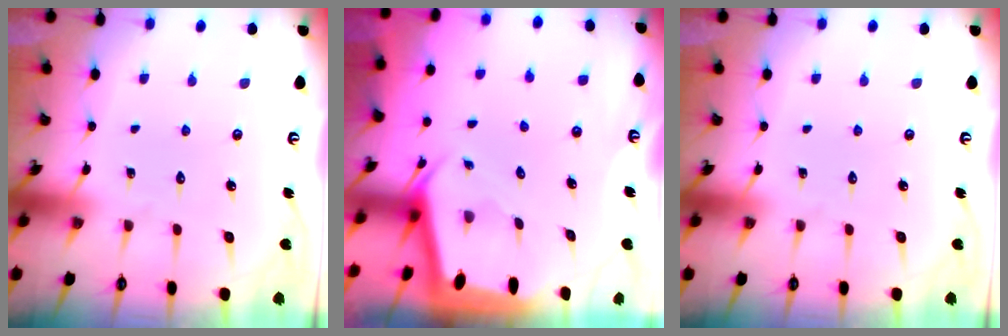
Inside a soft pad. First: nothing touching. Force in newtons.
{"total": 2.4, "press": 2.4, "slide": 0.2}
{"total": 0.0}